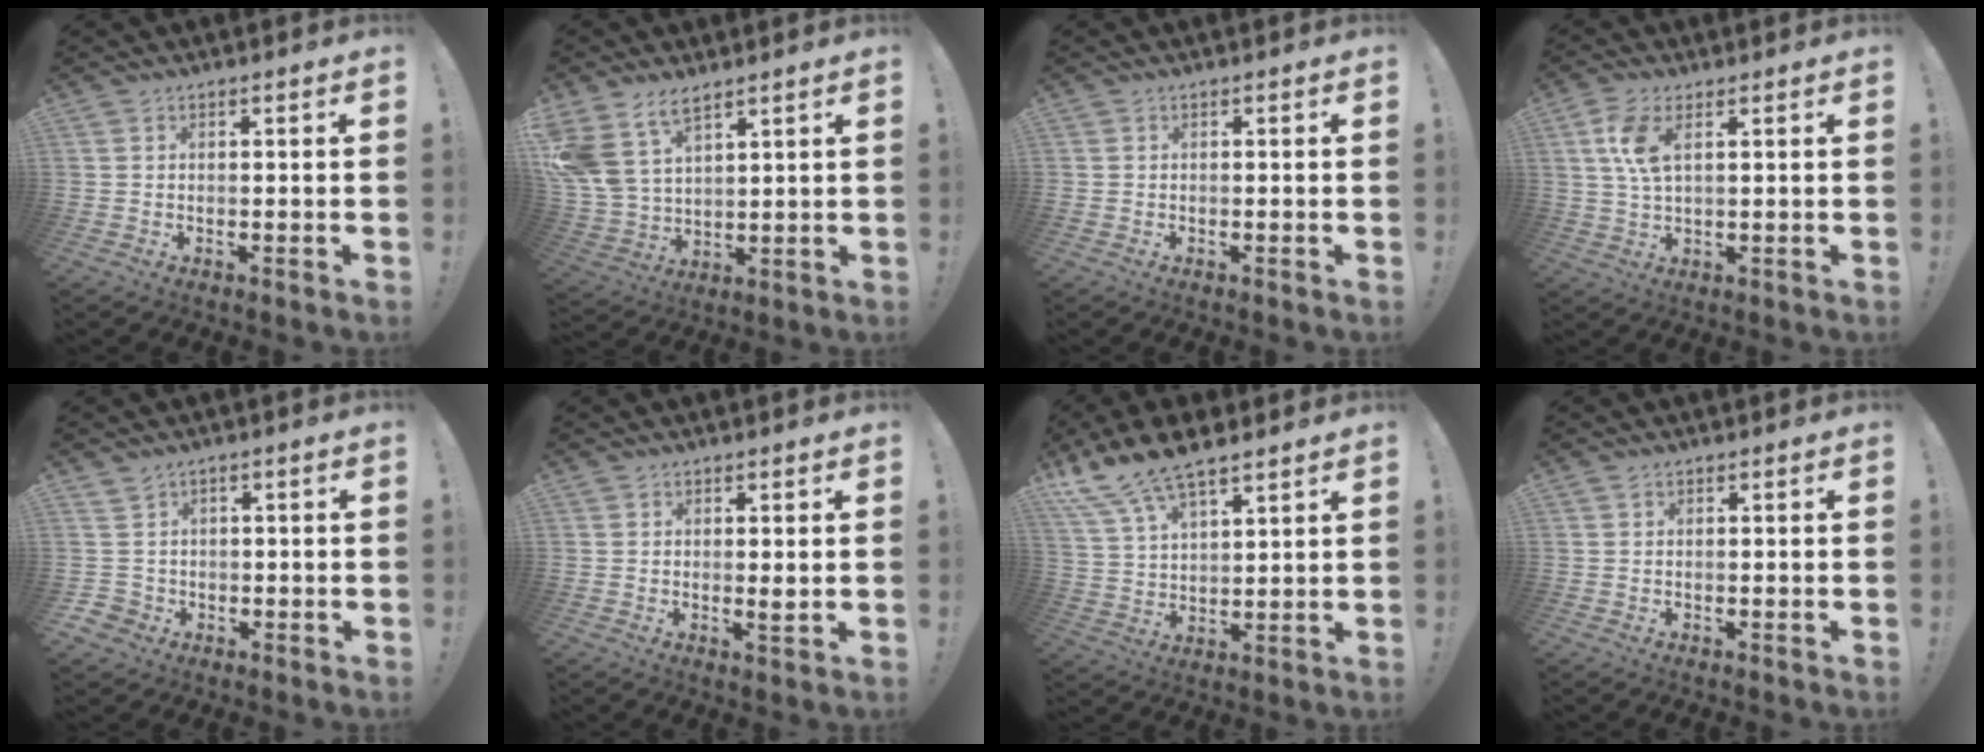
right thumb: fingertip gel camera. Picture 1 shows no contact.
{"total": 12.0, "force": [8.2, 6.4, 5.9], "torque": [-0.141, -0.041, 0.162]}
{"total": 0.0}
{"total": 7.9, "force": [2.8, 3.3, 6.7], "torque": [-0.140, -0.001, 0.050]}
{"total": 4.1, "force": [1.0, 3.9, 0.8], "torque": [-0.020, 0.004, 0.024]}
{"total": 2.3, "force": [0.4, 0.3, 2.2], "torque": [-0.022, -0.010, 0.004]}
{"total": 11.9, "force": [9.7, 3.9, 5.6], "torque": [-0.120, -0.051, 0.182]}
{"total": 0.0}